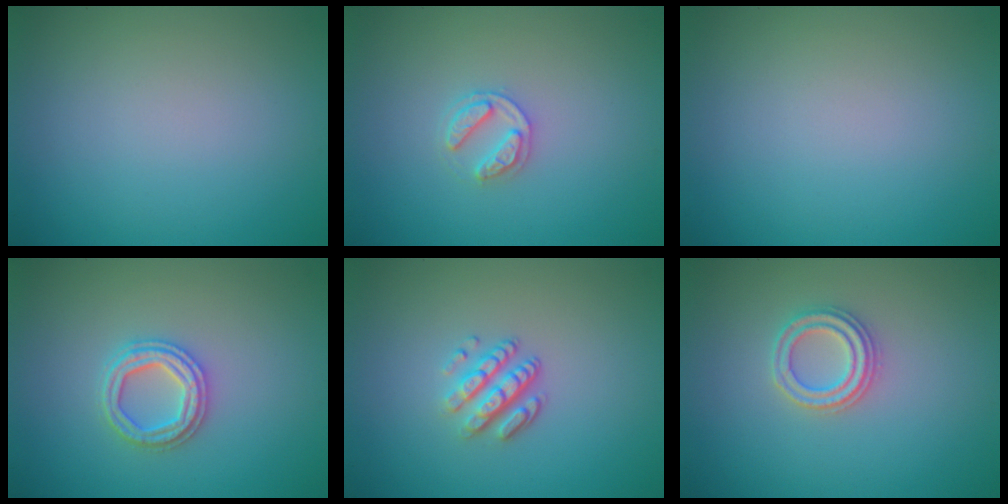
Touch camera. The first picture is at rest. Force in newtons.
{"total": 2.0, "press": 2.0, "slide": 0.3}
{"total": 0.0}
{"total": 2.7, "press": 2.6, "slide": 0.7}
{"total": 3.3, "press": 2.4, "slide": 2.2}
{"total": 2.4, "press": 2.3, "slide": 0.4}